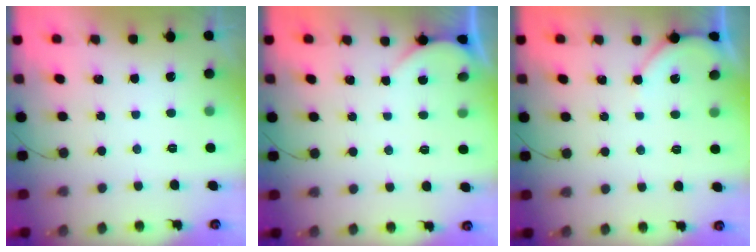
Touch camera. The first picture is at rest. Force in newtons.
{"total": 2.3, "press": 2.3, "slide": 0.2}
{"total": 2.9, "press": 2.8, "slide": 0.4}